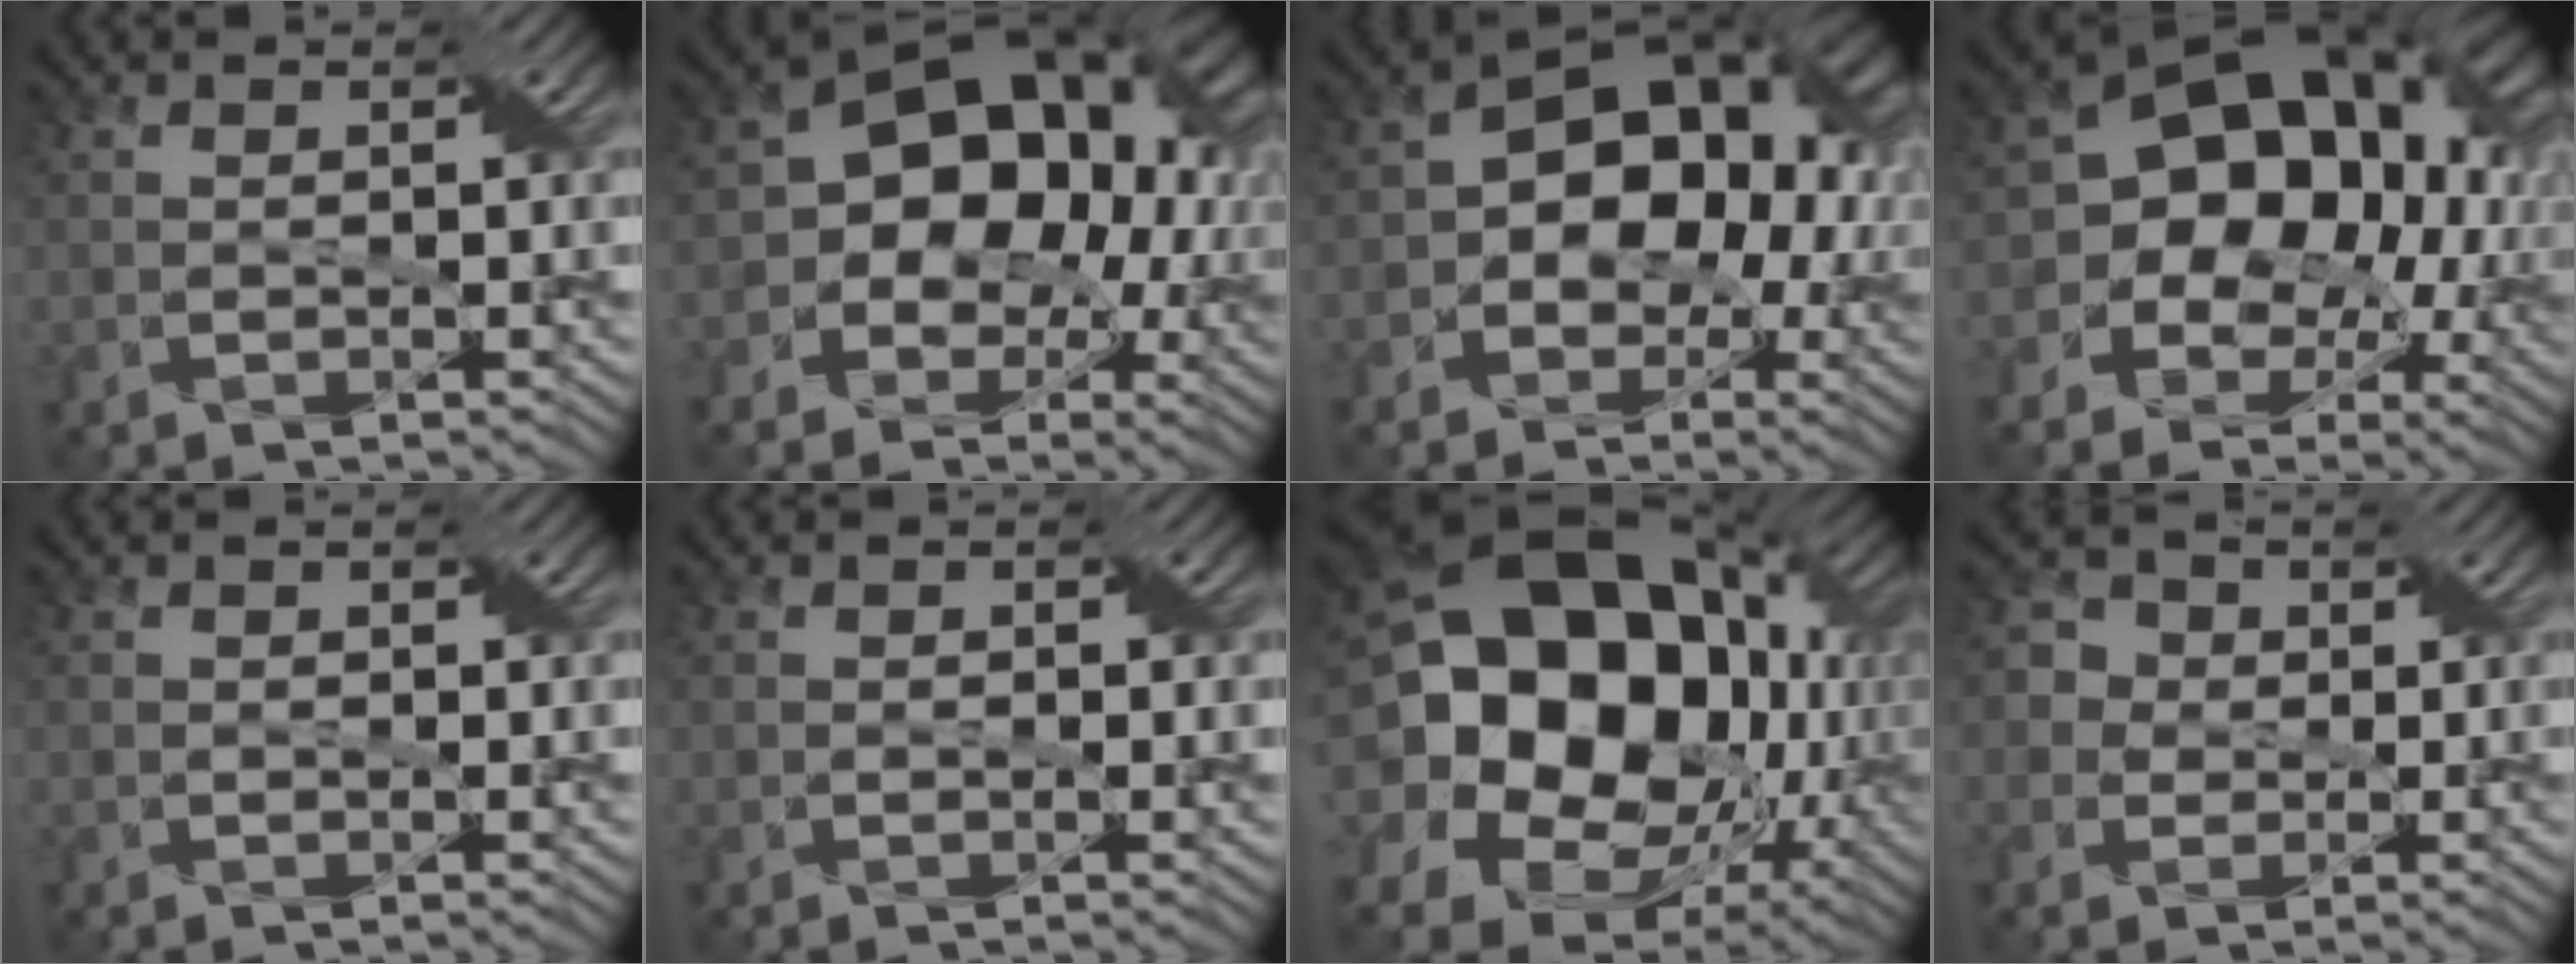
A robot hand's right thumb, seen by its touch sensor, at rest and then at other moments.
{"total": 15.3, "force": [-0.2, 11.6, 10.0], "torque": [-0.140, -0.006, -0.008]}
{"total": 14.4, "force": [-0.9, 10.1, 10.2], "torque": [-0.121, 0.008, -0.026]}
{"total": 17.4, "force": [0.4, 13.4, 11.1], "torque": [-0.175, -0.020, 0.013]}
{"total": 0.8, "force": [-0.1, 0.6, 0.5], "torque": [-0.005, -0.003, -0.002]}
{"total": 1.4, "force": [-0.1, 0.9, 1.0], "torque": [-0.012, 0.000, -0.002]}
{"total": 25.0, "force": [1.7, 19.1, 16.1], "torque": [-0.353, -0.021, 0.016]}
{"total": 3.1, "force": [0.0, 3.0, 0.8], "torque": [-0.021, 0.006, -0.009]}